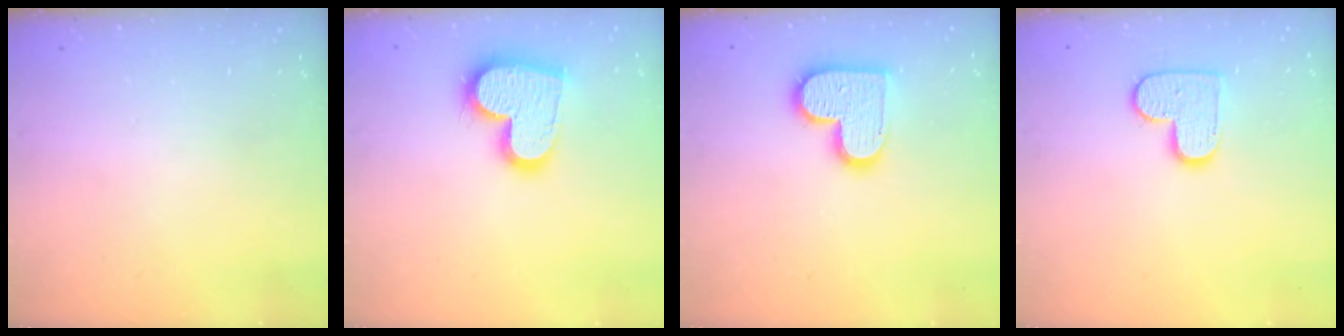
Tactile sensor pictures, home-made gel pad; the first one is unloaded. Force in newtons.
{"total": 17.2, "press": 17.1, "slide": 1.2}
{"total": 14.2, "press": 14.2, "slide": 1.1}
{"total": 10.6, "press": 10.6, "slide": 0.7}